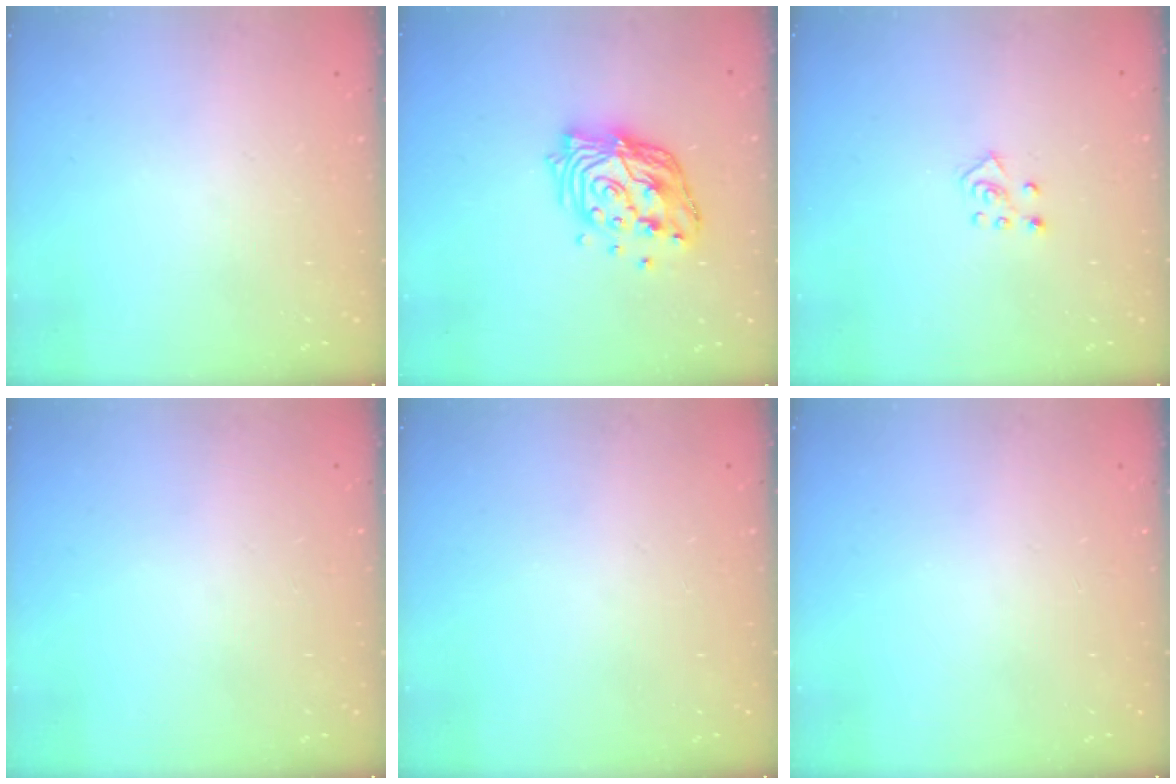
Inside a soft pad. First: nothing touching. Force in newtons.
{"total": 14.8, "press": 14.7, "slide": 1.5}
{"total": 5.0, "press": 4.9, "slide": 0.4}
{"total": 0.0}
{"total": 0.0}
{"total": 0.0}